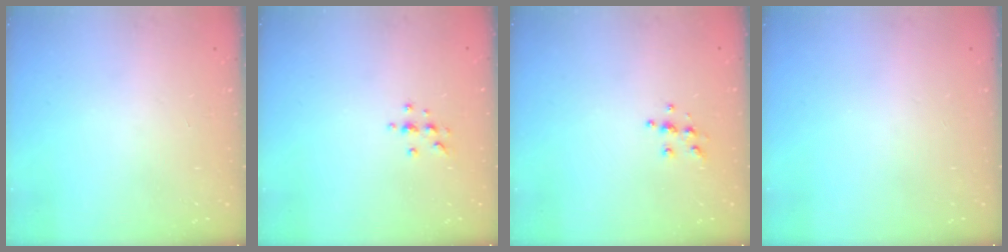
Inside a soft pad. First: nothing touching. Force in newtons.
{"total": 4.7, "press": 4.7, "slide": 0.6}
{"total": 5.5, "press": 5.5, "slide": 0.5}
{"total": 0.0}